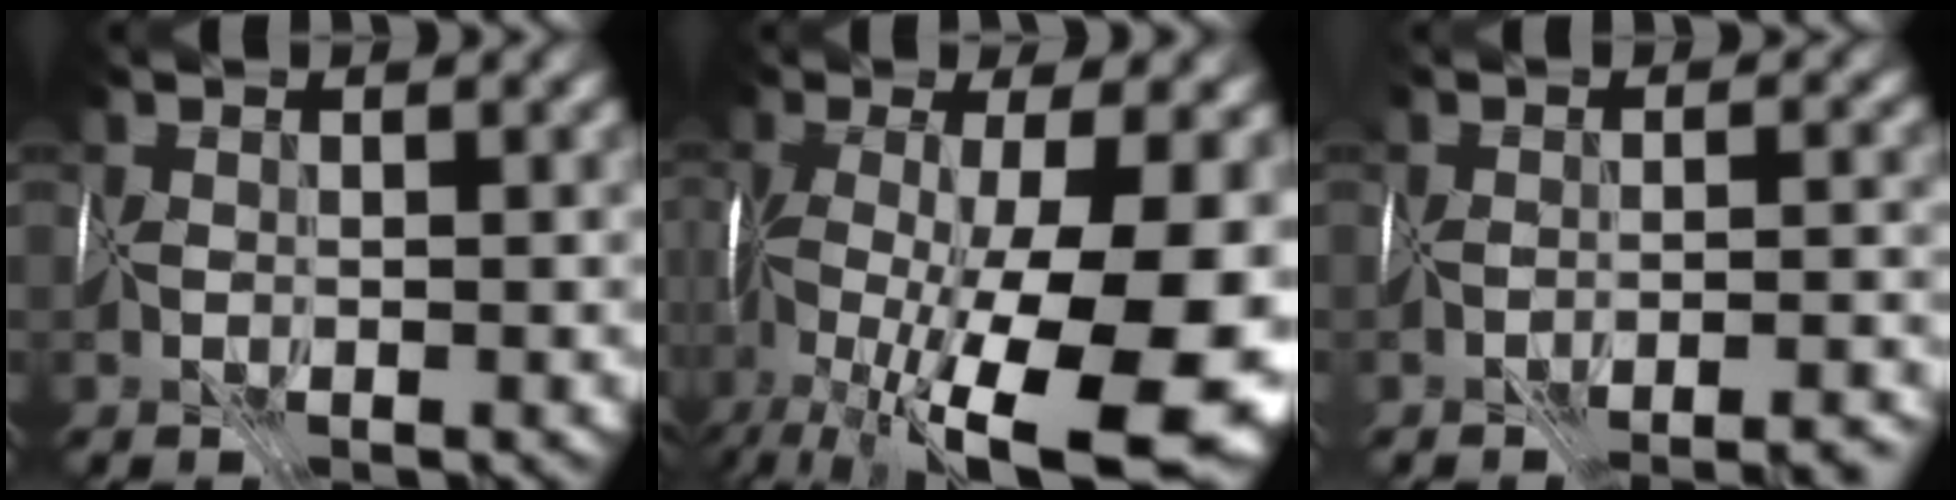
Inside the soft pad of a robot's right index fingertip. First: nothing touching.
{"total": 15.9, "force": [-5.0, 4.9, 14.2], "torque": [-0.251, -0.017, -0.074]}
{"total": 6.8, "force": [-6.4, 0.8, 2.3], "torque": [-0.014, -0.002, -0.067]}